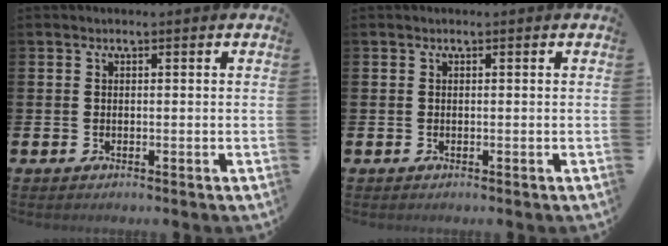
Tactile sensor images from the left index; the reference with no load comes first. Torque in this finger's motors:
{"motor_torque": [-0.01, 0.01, 0.00, 0.00]}